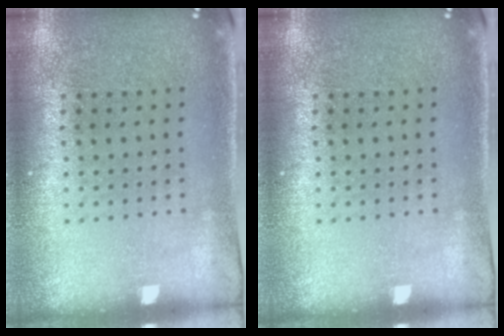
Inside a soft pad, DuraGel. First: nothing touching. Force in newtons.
{"total": 0.0}